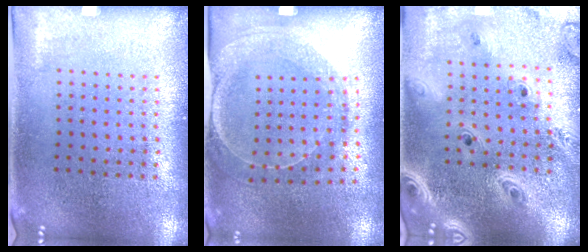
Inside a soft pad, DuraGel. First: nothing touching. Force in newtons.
{"total": 1.5, "press": 1.5, "slide": 0.4}
{"total": 3.2, "press": 2.6, "slide": 1.8}